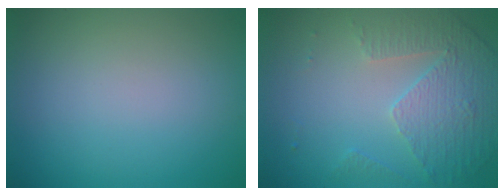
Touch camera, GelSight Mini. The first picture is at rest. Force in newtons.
{"total": 4.9, "press": 3.4, "slide": 3.4}